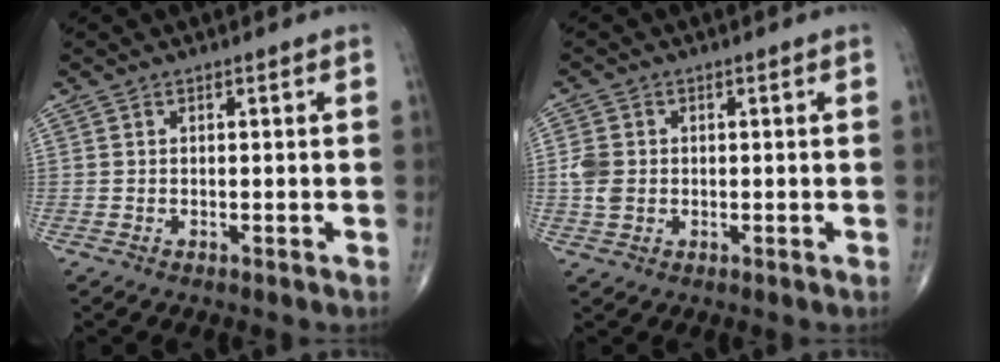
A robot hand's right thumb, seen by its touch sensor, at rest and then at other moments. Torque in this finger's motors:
{"motor_torque": [0.79, 0.72, 0.69, 0.12, 0.02]}